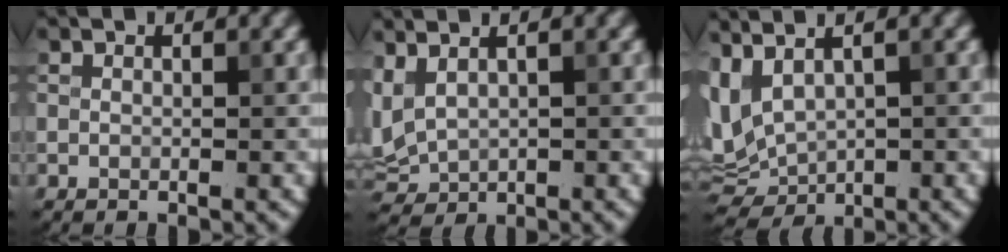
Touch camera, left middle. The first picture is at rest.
{"total": 3.4, "force": [1.5, 2.0, 2.3], "torque": [-0.060, 0.008, 0.038]}
{"total": 5.7, "force": [1.8, 3.0, 4.5], "torque": [-0.098, 0.000, 0.045]}